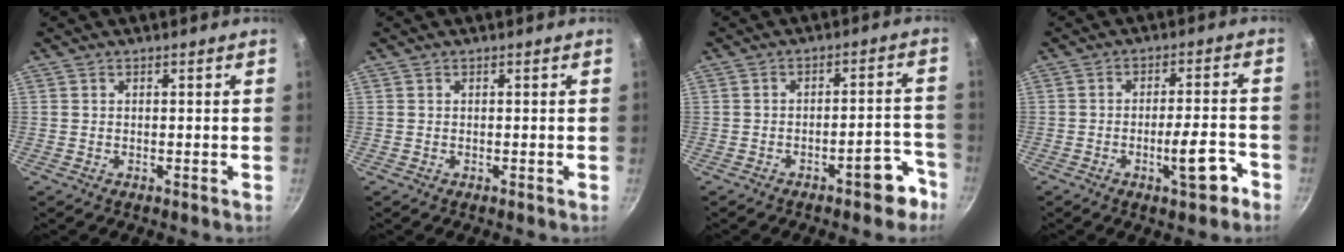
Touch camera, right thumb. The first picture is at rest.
{"total": 0.0}
{"total": 7.1, "force": [-4.7, 2.4, 4.8], "torque": [-0.033, 0.052, -0.050]}
{"total": 7.5, "force": [-3.8, 2.0, 6.2], "torque": [-0.077, 0.029, -0.051]}